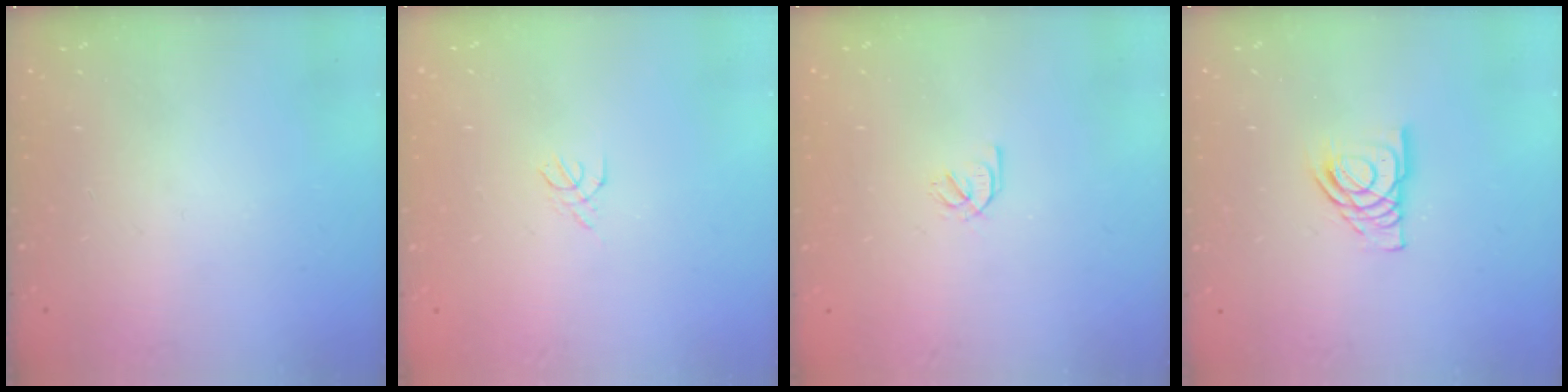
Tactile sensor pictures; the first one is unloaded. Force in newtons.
{"total": 1.8, "press": 1.7, "slide": 0.5}
{"total": 2.1, "press": 1.9, "slide": 0.8}
{"total": 7.9, "press": 7.9, "slide": 0.8}